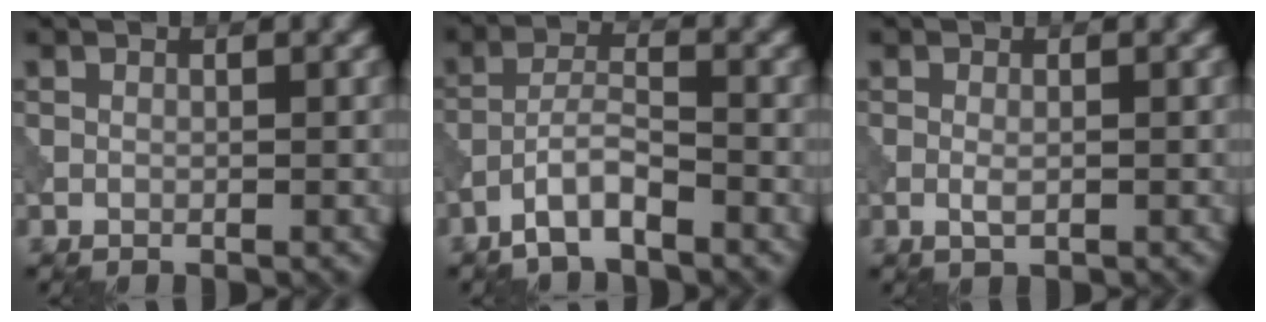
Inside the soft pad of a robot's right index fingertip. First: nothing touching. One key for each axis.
{"total": 3.6, "fx": -2.5, "fy": 0.8, "fz": 2.4, "tx": -0.048, "ty": 0.012, "tz": -0.055}
{"total": 1.0, "fx": -0.2, "fy": 0.3, "fz": 0.9, "tx": -0.021, "ty": -0.003, "tz": -0.005}